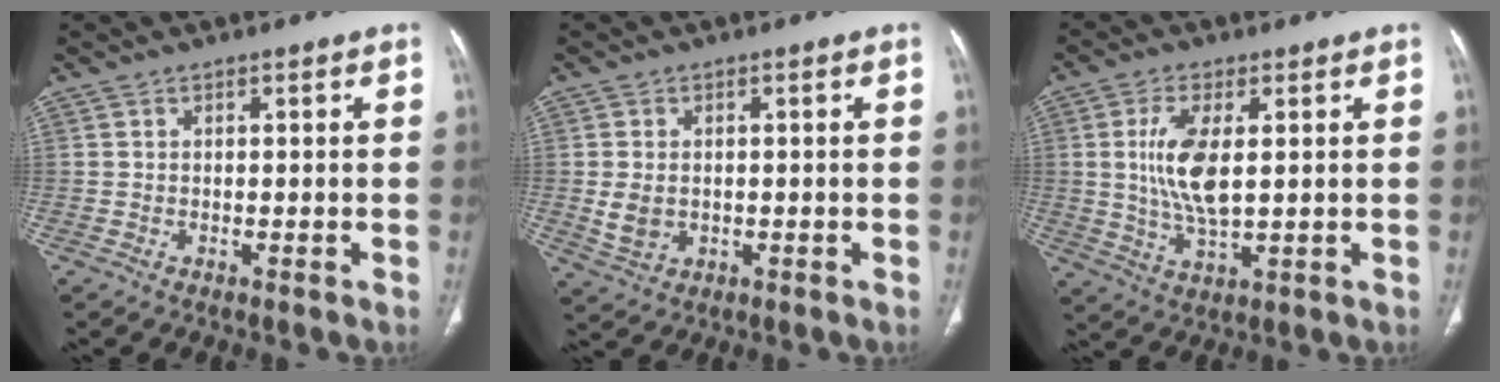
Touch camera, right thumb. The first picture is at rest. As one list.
[{"total": 4.4, "force": [-0.1, 3.3, 2.9], "torque": [-0.053, -0.004, 0.007]}, {"total": 9.7, "force": [1.4, 4.1, 8.7], "torque": [-0.181, -0.014, 0.033]}]